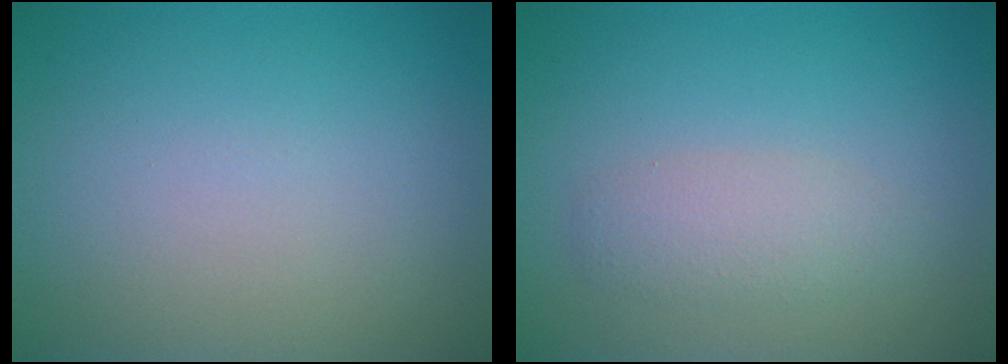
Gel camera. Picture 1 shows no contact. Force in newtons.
{"total": 2.3, "press": 2.3, "slide": 0.1}